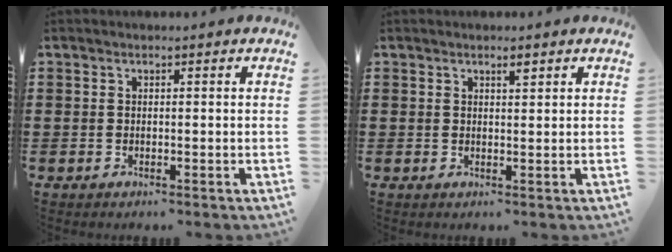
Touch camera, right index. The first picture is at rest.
{"total": 1.3, "force": [1.0, 0.3, 0.9], "torque": [-0.010, -0.002, 0.014]}